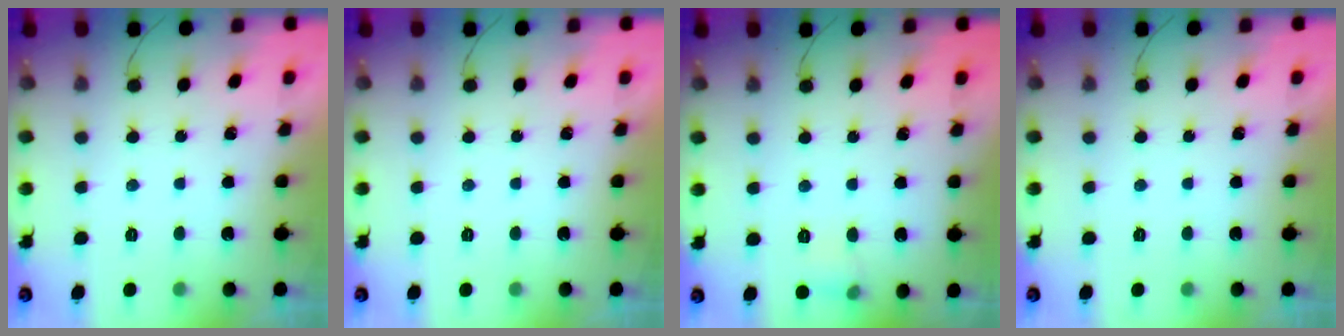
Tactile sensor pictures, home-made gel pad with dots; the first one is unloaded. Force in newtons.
{"total": 0.0}
{"total": 5.5, "press": 5.2, "slide": 1.9}
{"total": 0.0}